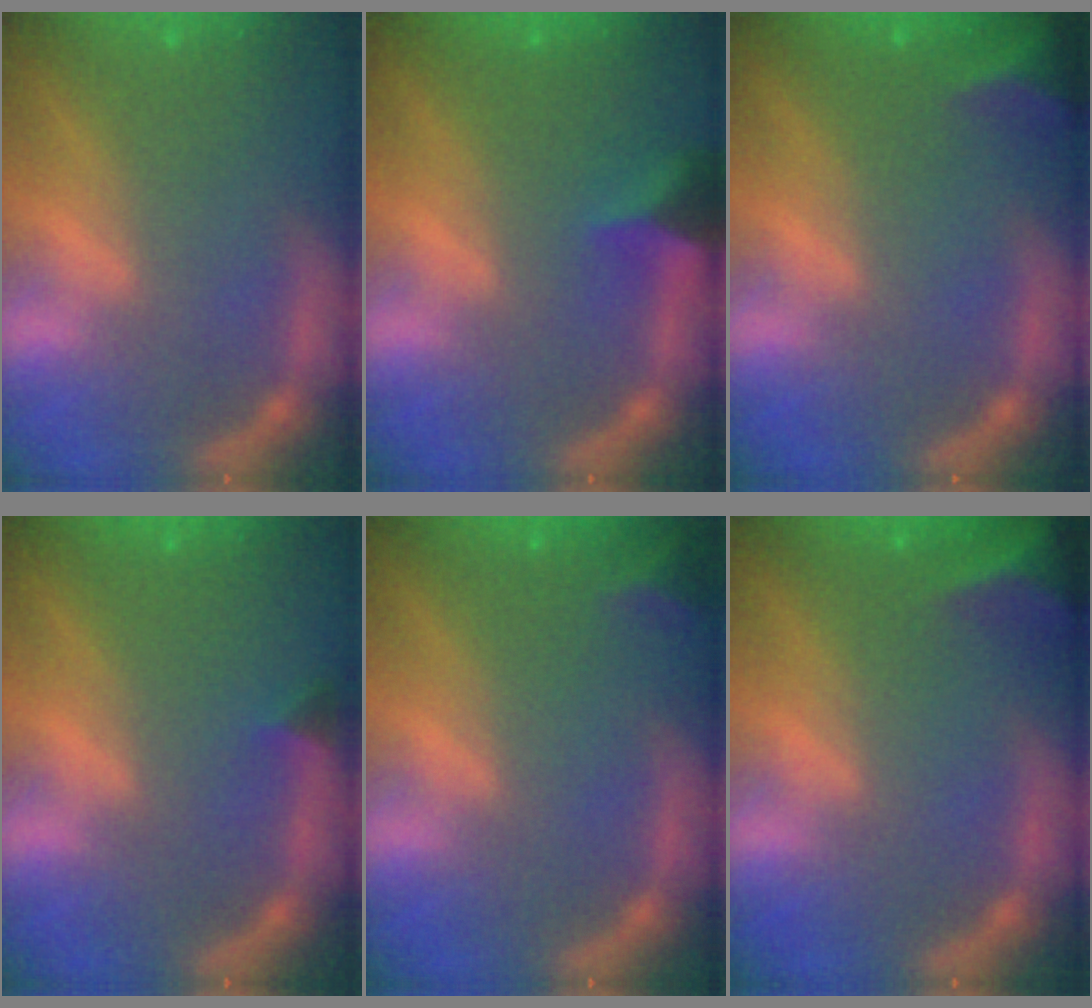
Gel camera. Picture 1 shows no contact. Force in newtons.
{"total": 2.9}
{"total": 4.0}
{"total": 0.9}
{"total": 1.9}
{"total": 6.0}